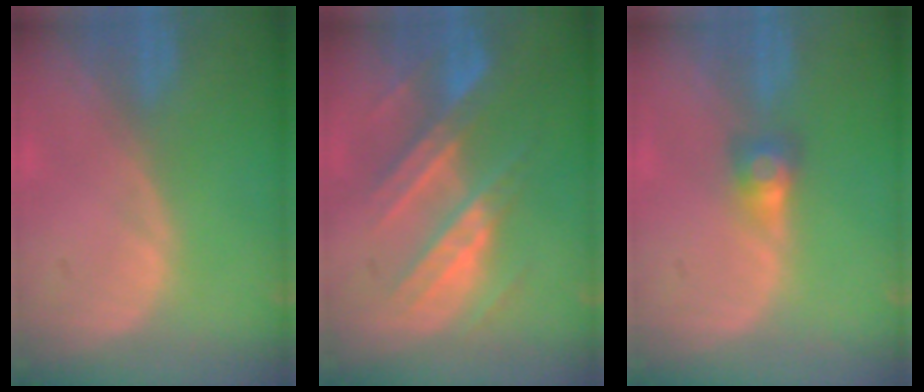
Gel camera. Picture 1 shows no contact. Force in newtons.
{"total": 9.0, "press": 7.9, "slide": 4.2}
{"total": 2.7, "press": 2.5, "slide": 1.0}